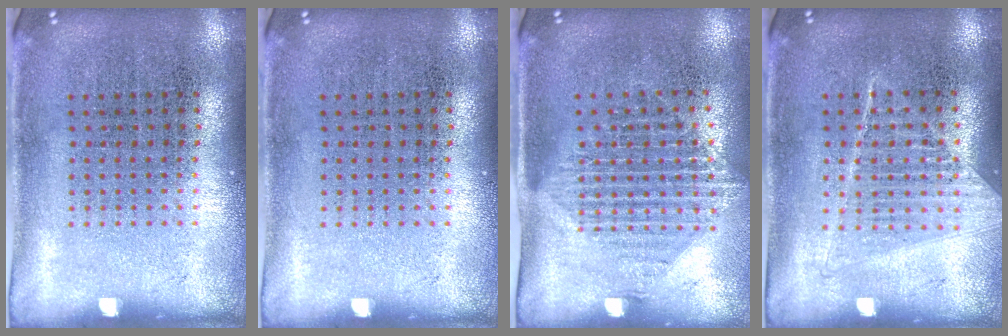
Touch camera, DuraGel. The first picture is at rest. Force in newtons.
{"total": 0.0}
{"total": 1.4, "press": 1.2, "slide": 0.8}
{"total": 1.1, "press": 1.0, "slide": 0.3}